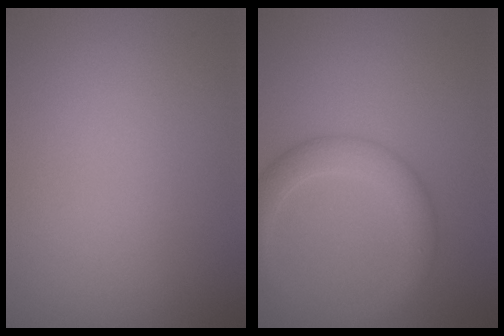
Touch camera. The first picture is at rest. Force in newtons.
{"total": 3.9, "press": 3.9, "slide": 0.2}